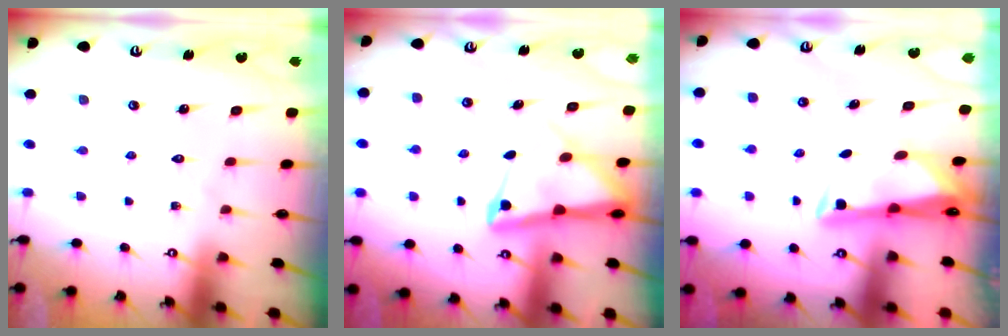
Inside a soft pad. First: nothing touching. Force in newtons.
{"total": 8.8, "press": 8.7, "slide": 1.1}
{"total": 3.2, "press": 3.1, "slide": 0.9}